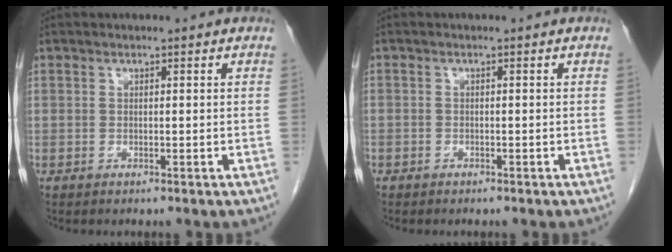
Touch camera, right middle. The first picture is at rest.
{"total": 0.9, "force": [-0.7, 0.7, 0.0], "torque": [-0.010, 0.004, -0.013]}